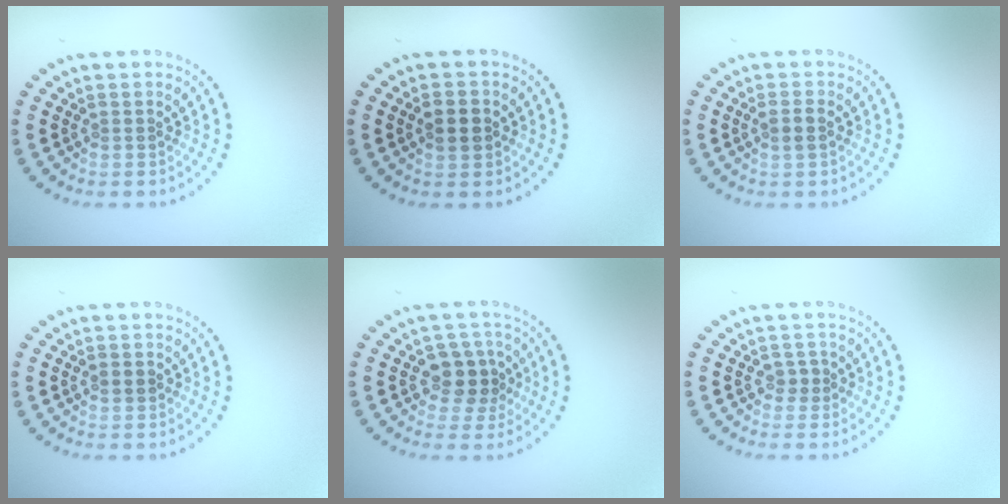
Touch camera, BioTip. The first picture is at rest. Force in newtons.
{"total": 2.5, "press": 2.5, "slide": 0.2}
{"total": 1.4, "press": 1.3, "slide": 0.5}
{"total": 1.3, "press": 1.3, "slide": 0.2}
{"total": 3.6, "press": 3.4, "slide": 1.3}
{"total": 1.1, "press": 1.0, "slide": 0.4}